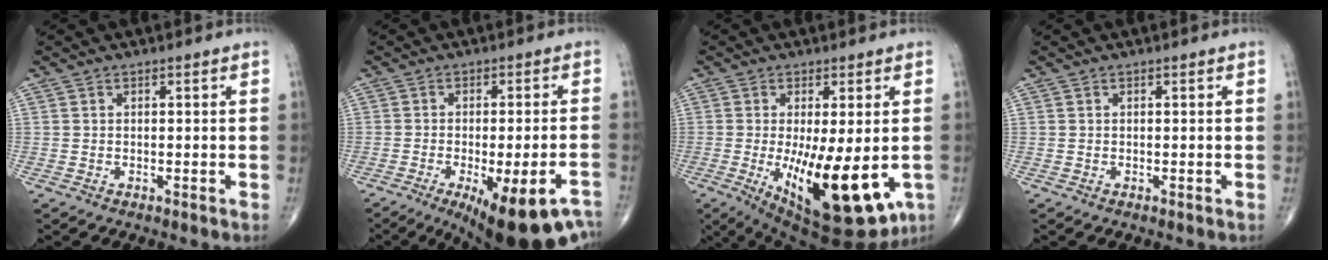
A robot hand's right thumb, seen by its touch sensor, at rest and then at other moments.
{"total": 17.8, "force": [-11.4, 5.0, 12.8], "torque": [-0.129, 0.030, -0.148]}
{"total": 18.1, "force": [-4.0, 6.4, 16.5], "torque": [-0.245, -0.035, -0.037]}
{"total": 0.0}